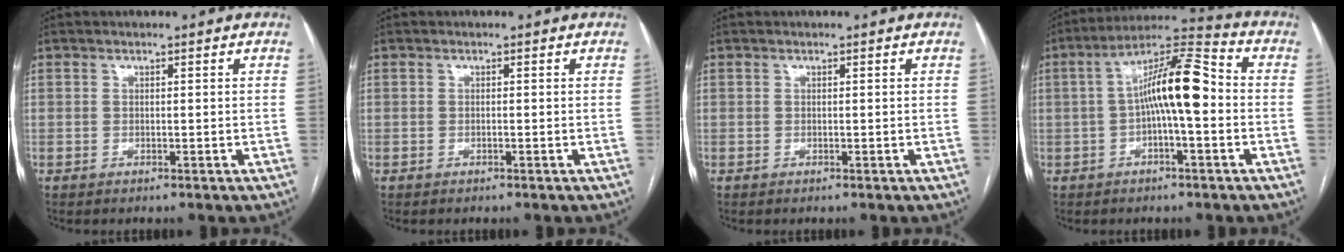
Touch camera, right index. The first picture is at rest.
{"total": 0.0}
{"total": 0.0}
{"total": 11.4, "force": [-0.4, 2.1, 11.2], "torque": [-0.193, 0.035, -0.010]}